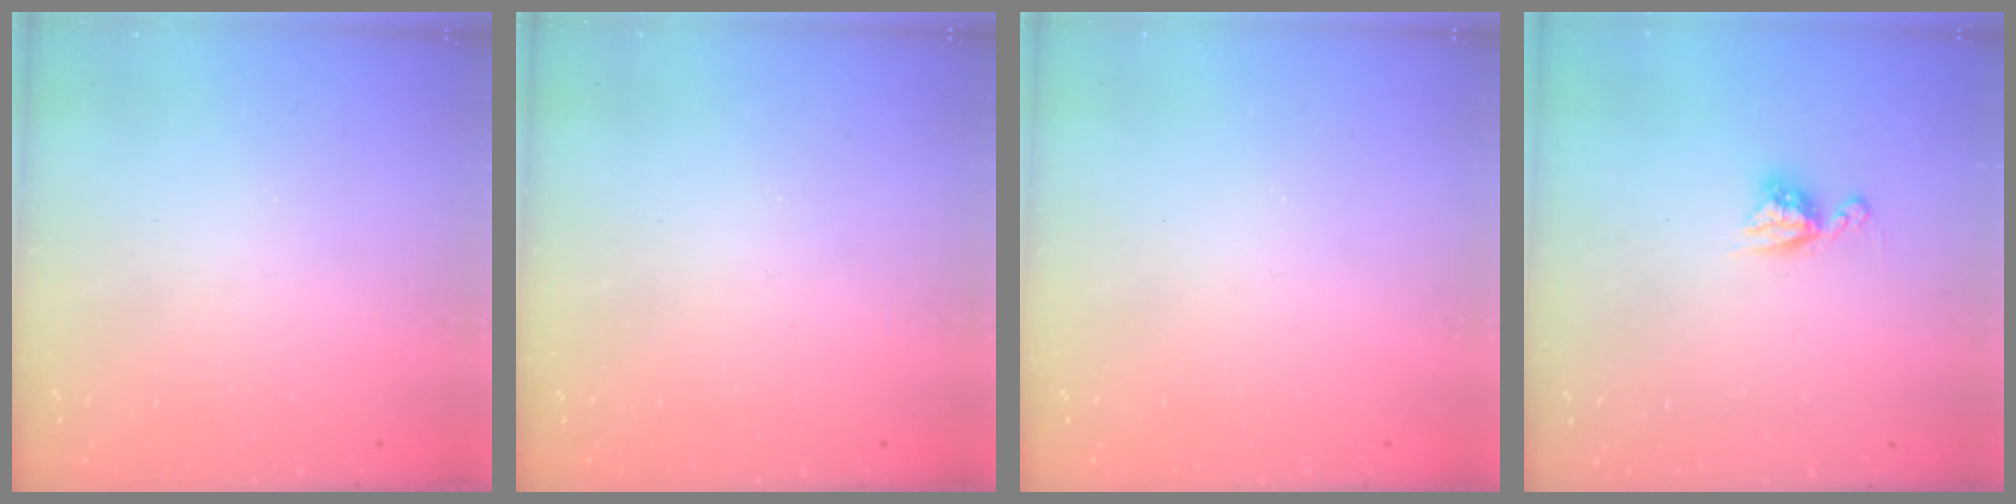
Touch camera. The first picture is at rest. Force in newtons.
{"total": 0.0}
{"total": 0.0}
{"total": 7.7, "press": 7.7, "slide": 0.6}